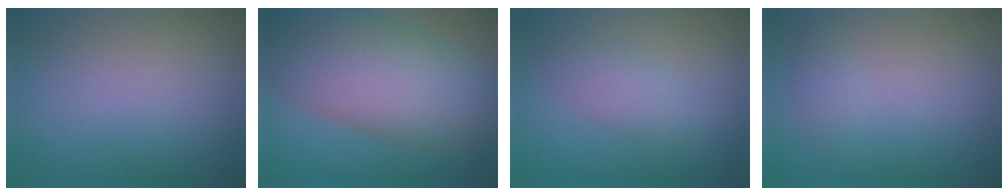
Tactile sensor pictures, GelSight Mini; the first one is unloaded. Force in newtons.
{"total": 11.6, "press": 11.6, "slide": 0.3}
{"total": 2.7, "press": 2.7, "slide": 0.0}
{"total": 1.1, "press": 1.1, "slide": 0.1}